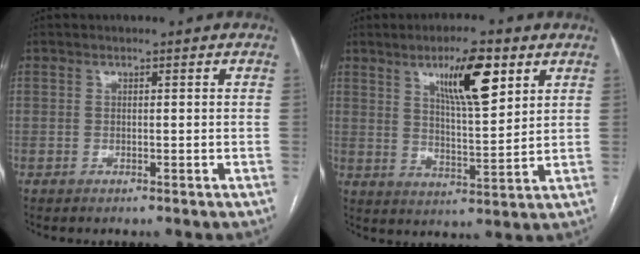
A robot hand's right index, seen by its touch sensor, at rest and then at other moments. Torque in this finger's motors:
{"motor_torque": [0.82, 0.57, 0.54, 0.09]}